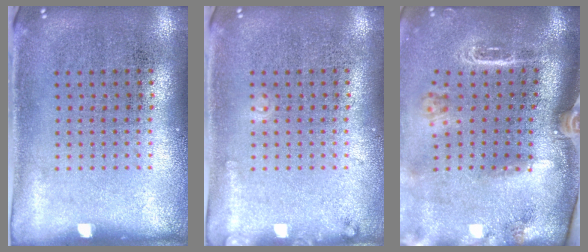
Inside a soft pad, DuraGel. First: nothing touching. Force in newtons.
{"total": 0.9, "press": 0.9, "slide": 0.1}
{"total": 2.9, "press": 2.0, "slide": 2.0}